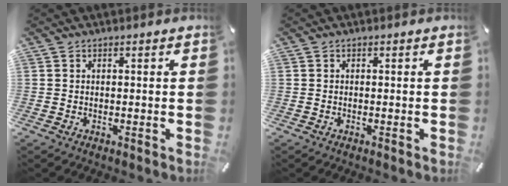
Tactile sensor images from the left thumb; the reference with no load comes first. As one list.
[{"total": 0.0}]